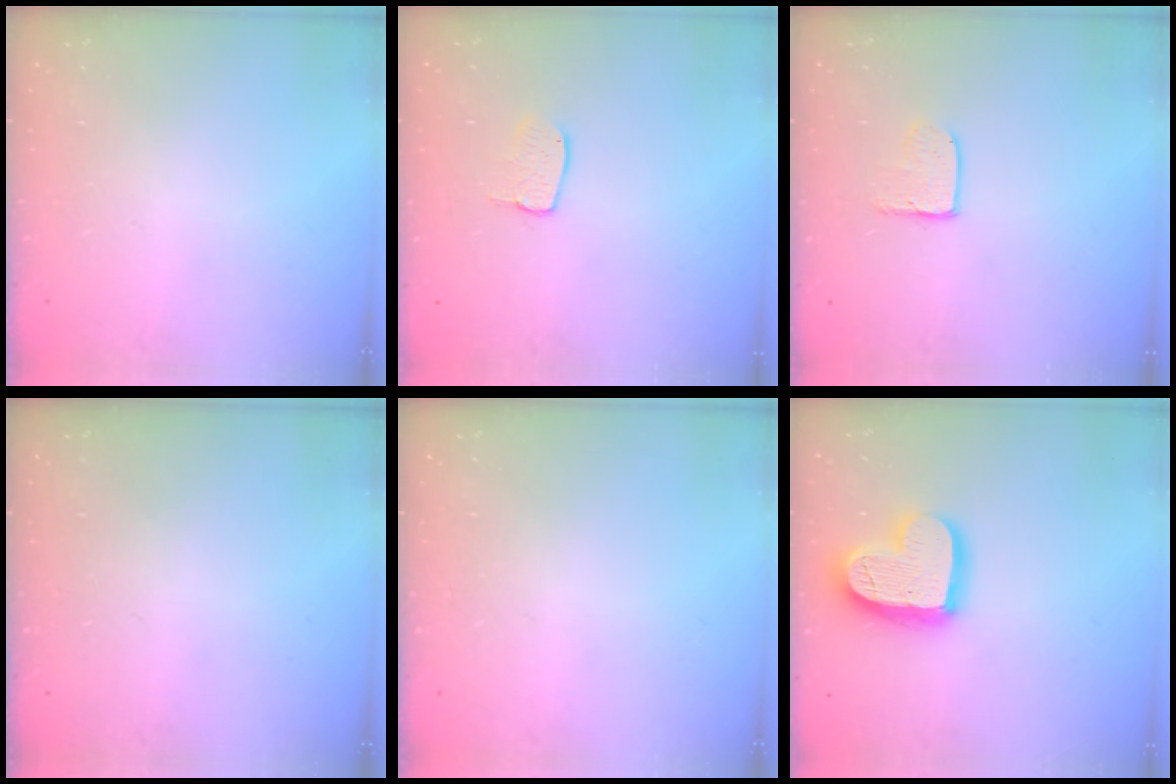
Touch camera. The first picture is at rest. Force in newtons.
{"total": 5.5, "press": 5.5, "slide": 0.3}
{"total": 4.1, "press": 4.1, "slide": 0.3}
{"total": 0.0}
{"total": 0.0}
{"total": 17.8, "press": 17.8, "slide": 1.4}